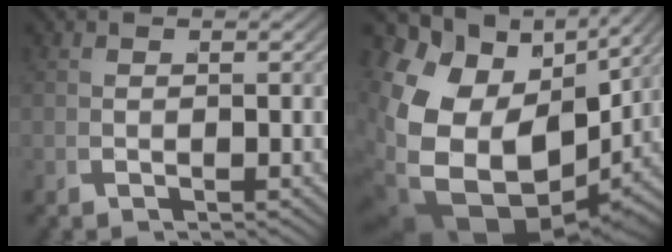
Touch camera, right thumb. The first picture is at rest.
{"total": 18.2, "force": [-1.0, 12.2, 13.5], "torque": [-0.298, -0.068, 0.027]}